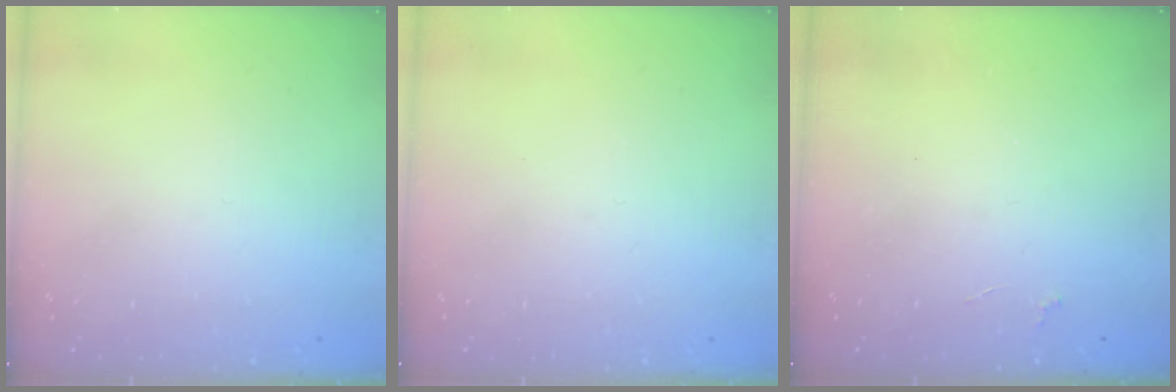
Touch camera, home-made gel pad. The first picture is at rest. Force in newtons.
{"total": 0.0}
{"total": 2.1, "press": 2.0, "slide": 0.4}